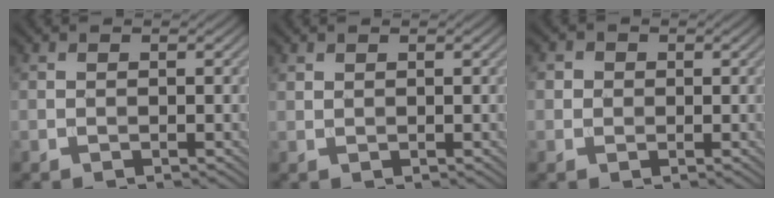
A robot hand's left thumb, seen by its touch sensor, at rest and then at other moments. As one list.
[{"total": 0.6, "force": [0.5, 0.2, 0.2], "torque": [-0.010, 0.000, 0.013]}, {"total": 2.0, "force": [0.4, 1.9, 0.6], "torque": [-0.011, -0.004, 0.003]}]